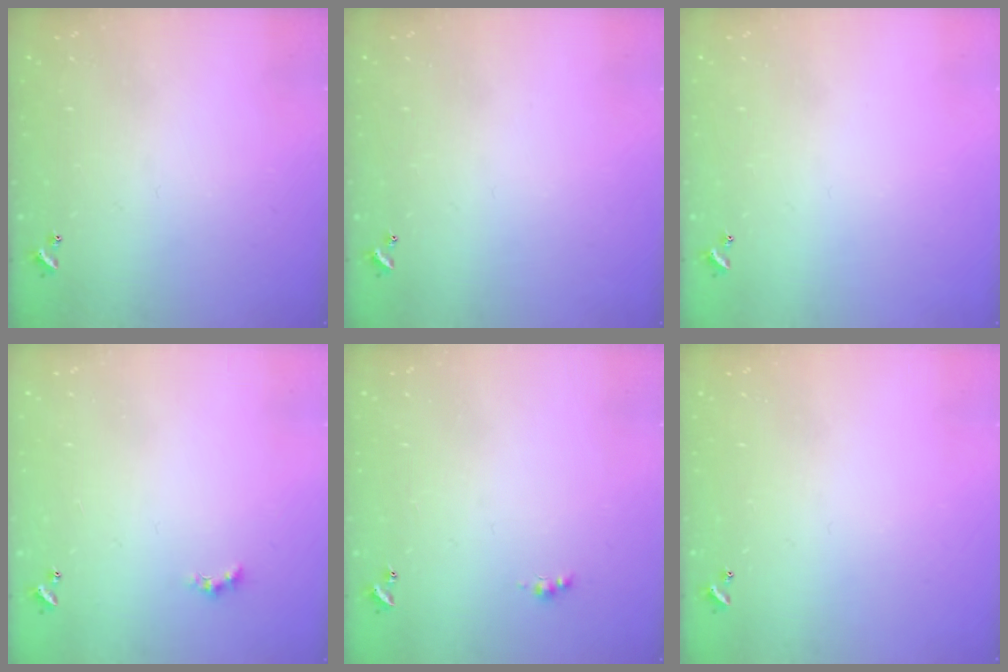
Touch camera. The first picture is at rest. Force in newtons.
{"total": 0.0}
{"total": 0.0}
{"total": 0.0}
{"total": 1.1, "press": 1.1, "slide": 0.3}
{"total": 0.0}